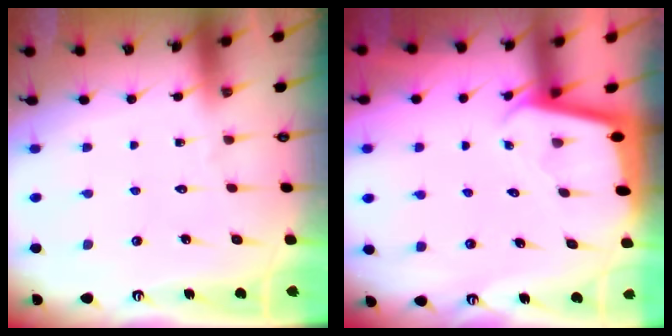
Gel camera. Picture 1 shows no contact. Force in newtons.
{"total": 1.8, "press": 1.8, "slide": 0.0}